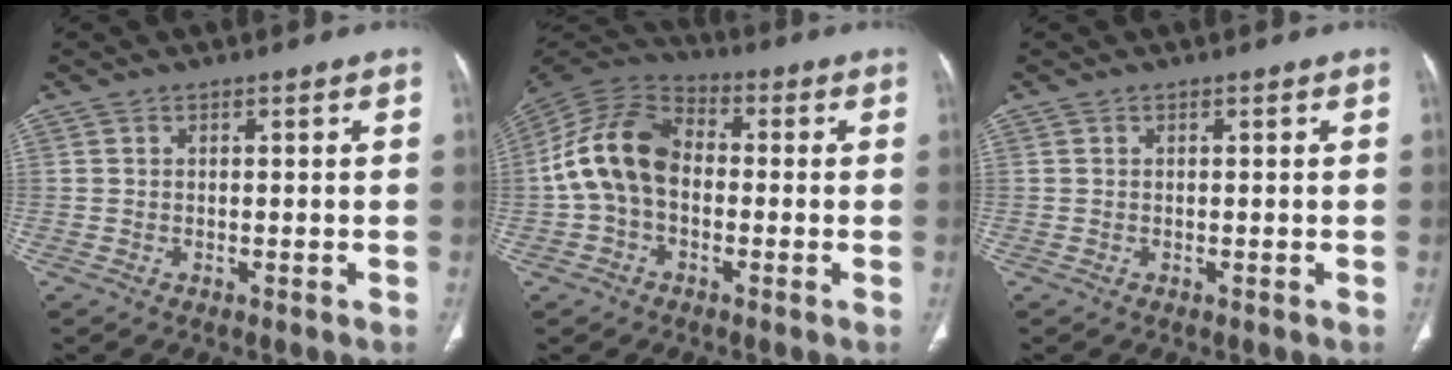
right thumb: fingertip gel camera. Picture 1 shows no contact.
{"total": 13.4, "force": [-0.9, 9.3, 9.6], "torque": [-0.181, 0.038, -0.030]}
{"total": 0.0}